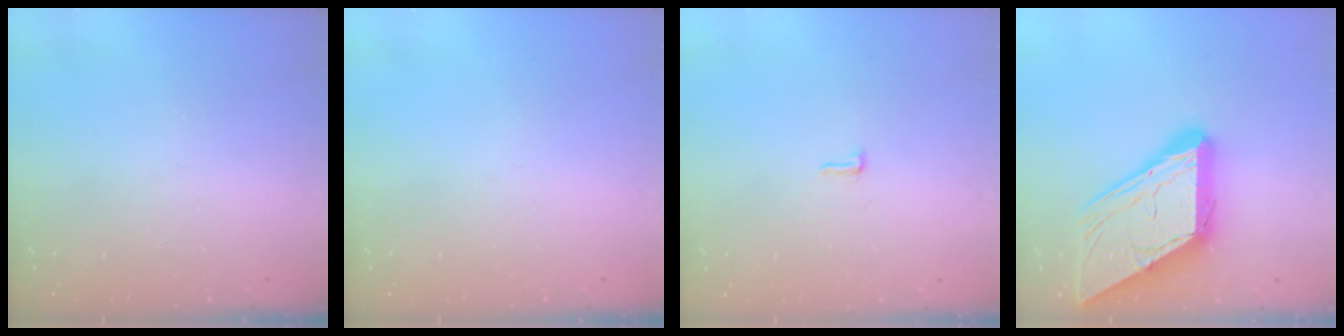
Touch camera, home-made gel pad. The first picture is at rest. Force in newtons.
{"total": 0.0}
{"total": 3.7, "press": 3.3, "slide": 1.7}
{"total": 23.4, "press": 23.3, "slide": 2.5}